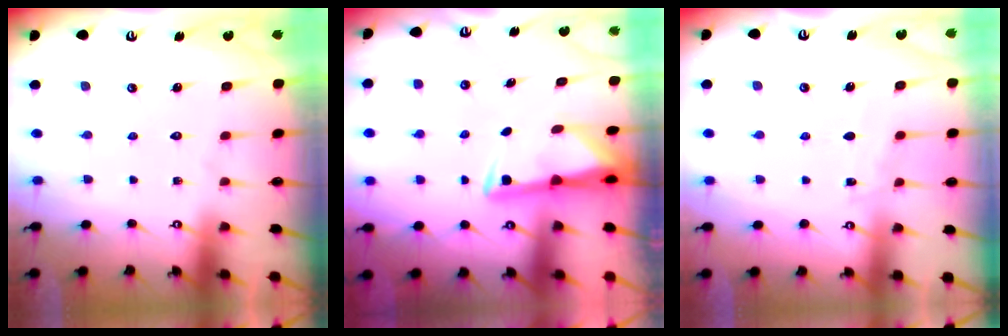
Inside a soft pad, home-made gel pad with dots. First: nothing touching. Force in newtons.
{"total": 2.8, "press": 2.8, "slide": 0.5}
{"total": 4.4, "press": 4.3, "slide": 0.6}